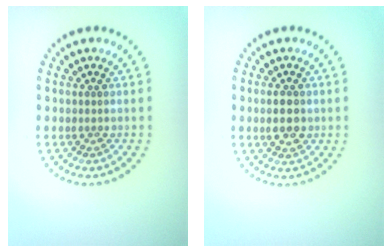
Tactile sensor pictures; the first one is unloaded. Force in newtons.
{"total": 2.4, "press": 2.4, "slide": 0.1}